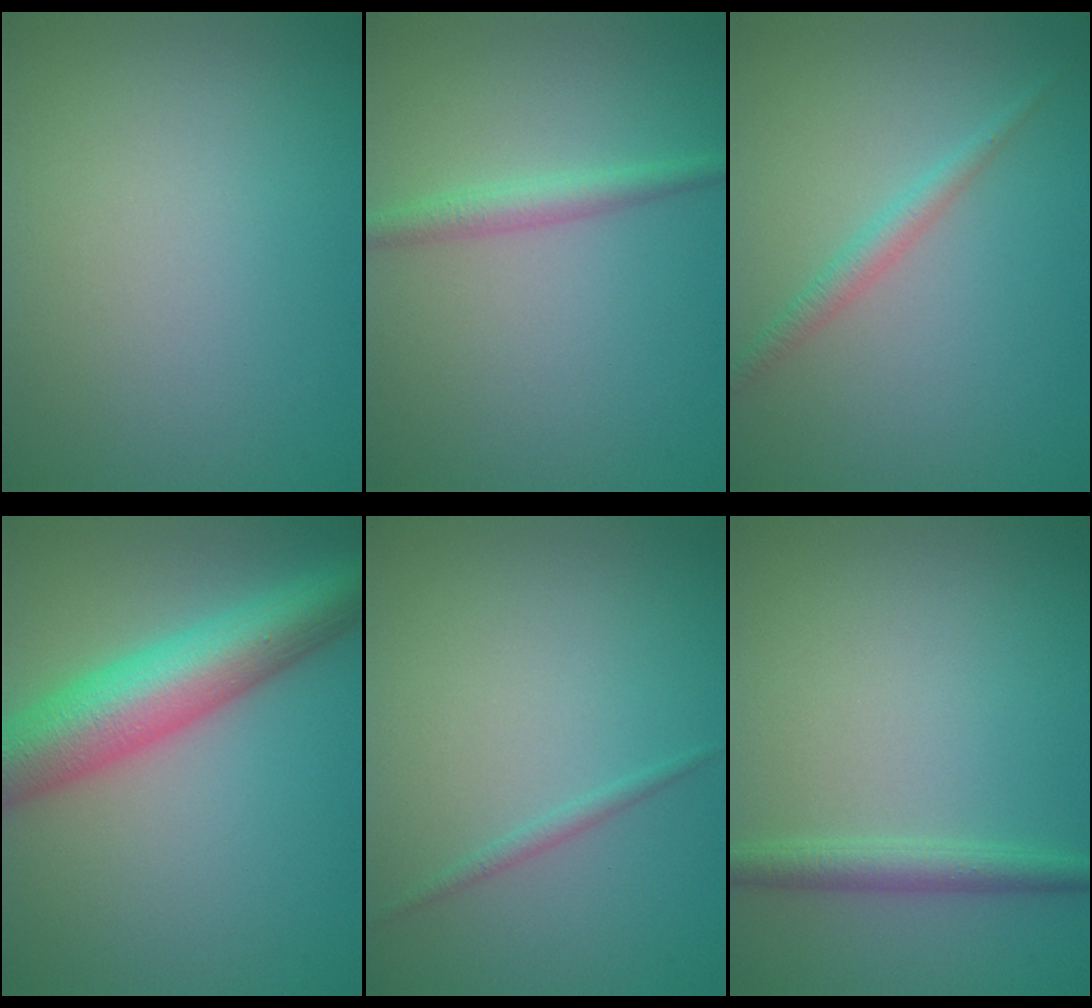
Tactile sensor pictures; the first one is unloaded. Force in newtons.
{"total": 2.1, "press": 2.1, "slide": 0.0}
{"total": 1.7, "press": 1.7, "slide": 0.0}
{"total": 9.0, "press": 9.0, "slide": 0.3}
{"total": 0.9, "press": 0.9, "slide": 0.0}
{"total": 2.3, "press": 2.3, "slide": 0.1}